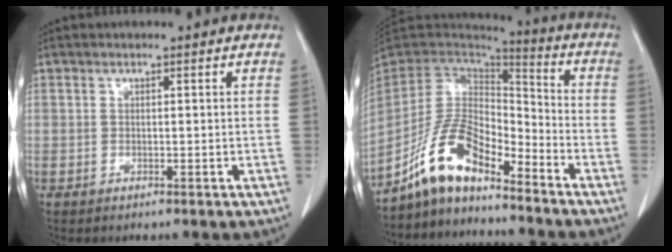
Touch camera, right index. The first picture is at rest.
{"total": 11.3, "force": [-8.6, 4.0, 6.1], "torque": [-0.127, 0.030, -0.161]}